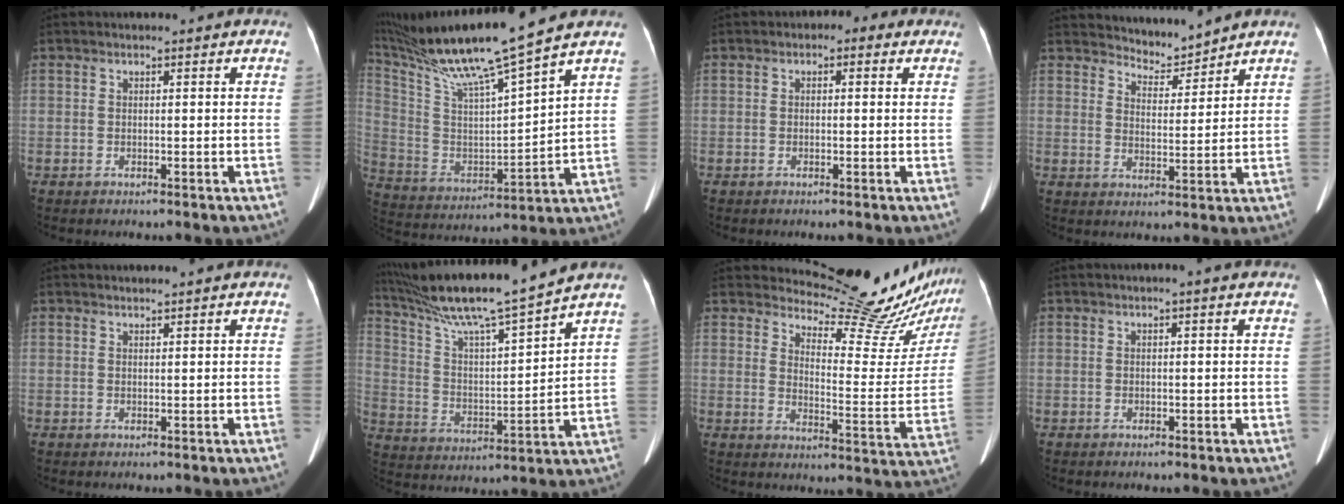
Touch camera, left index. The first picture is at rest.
{"total": 18.6, "force": [15.6, -1.5, 10.0], "torque": [-0.194, -0.009, 0.286]}
{"total": 2.2, "force": [1.0, 1.4, 1.4], "torque": [-0.014, 0.015, 0.006]}
{"total": 4.7, "force": [4.7, 0.2, -0.5], "torque": [0.006, -0.003, 0.080]}
{"total": 1.6, "force": [1.5, -0.1, 0.3], "torque": [-0.004, 0.015, 0.032]}
{"total": 17.2, "force": [15.0, -1.3, 8.2], "torque": [-0.153, -0.006, 0.261]}
{"total": 19.1, "force": [18.7, 1.7, 3.9], "torque": [-0.051, -0.116, 0.218]}
{"total": 1.0, "force": [0.6, -0.1, 0.7], "torque": [-0.013, 0.008, 0.009]}